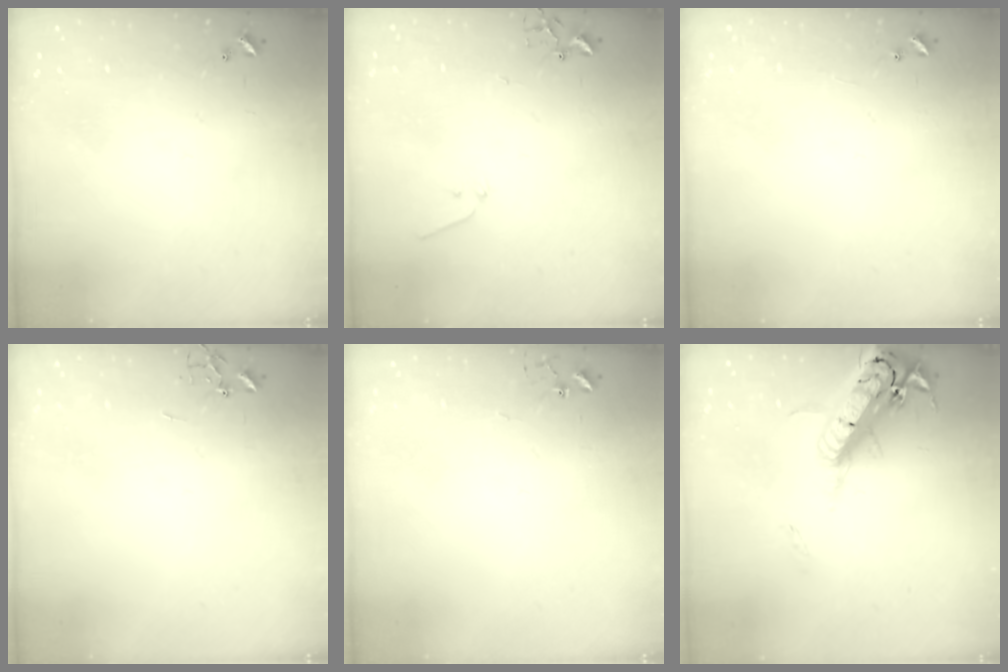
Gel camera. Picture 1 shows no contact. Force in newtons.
{"total": 6.3, "press": 6.3, "slide": 0.7}
{"total": 4.7, "press": 4.7, "slide": 0.4}
{"total": 0.0}
{"total": 5.2, "press": 5.2, "slide": 0.4}
{"total": 22.8, "press": 22.3, "slide": 4.6}